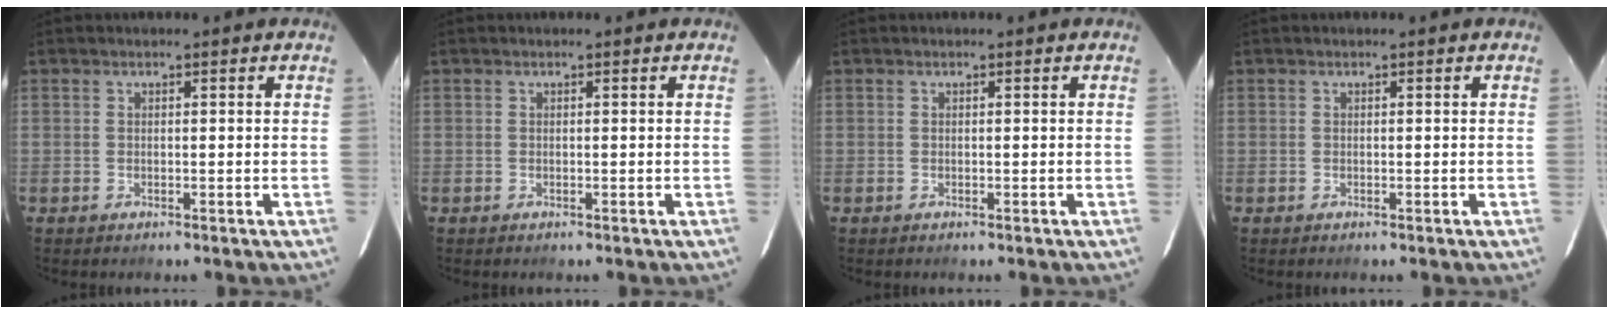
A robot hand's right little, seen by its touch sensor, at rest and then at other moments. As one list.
[{"total": 0.0}, {"total": 0.0}, {"total": 0.0}]